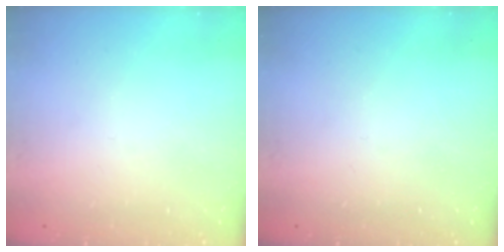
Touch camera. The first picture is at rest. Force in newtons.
{"total": 0.0}